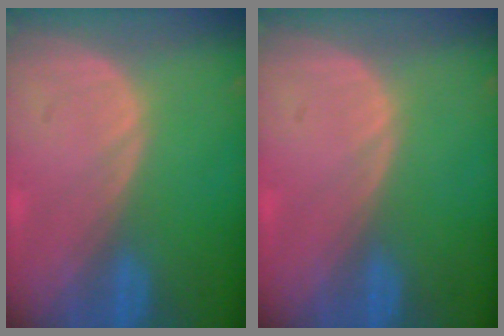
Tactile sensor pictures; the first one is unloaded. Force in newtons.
{"total": 0.0}